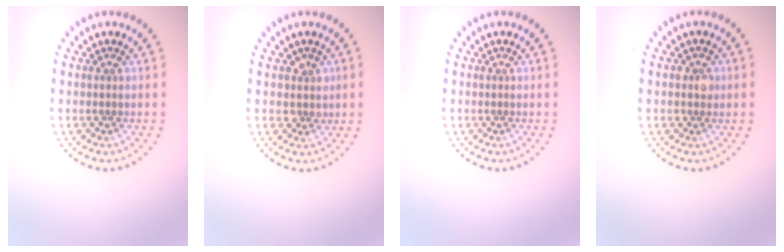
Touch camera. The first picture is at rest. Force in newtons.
{"total": 1.7, "press": 1.4, "slide": 0.9}
{"total": 0.0}
{"total": 1.1, "press": 1.0, "slide": 0.5}